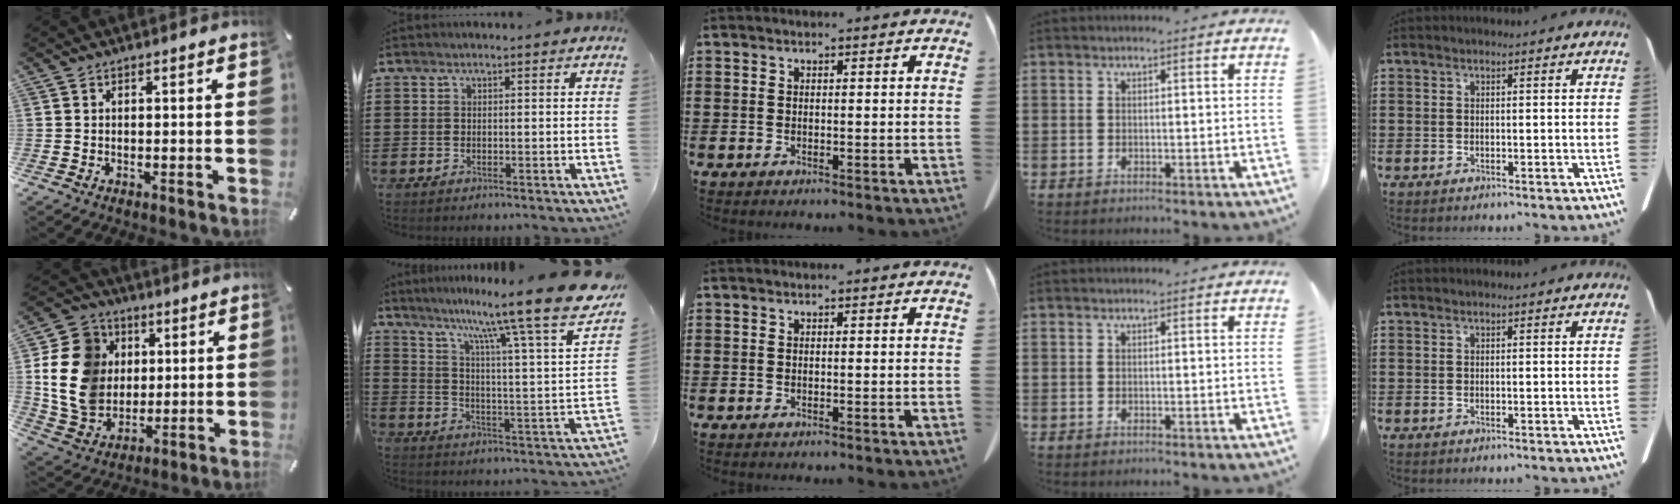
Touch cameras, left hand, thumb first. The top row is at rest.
{"thumb": {"total": 16.0, "force": [1.5, 14.2, 7.2], "torque": [-0.159, 0.006, 0.029]}, "index": {"total": 13.1, "force": [10.9, -1.1, 7.2], "torque": [-0.143, -0.090, 0.169]}}